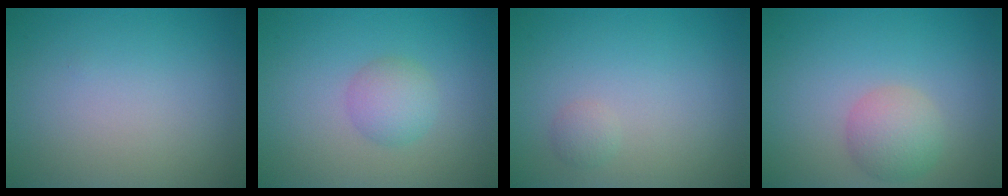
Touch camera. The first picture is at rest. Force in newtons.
{"total": 2.4, "press": 2.4, "slide": 0.1}
{"total": 0.8, "press": 0.8, "slide": 0.1}
{"total": 3.0, "press": 3.0, "slide": 0.2}